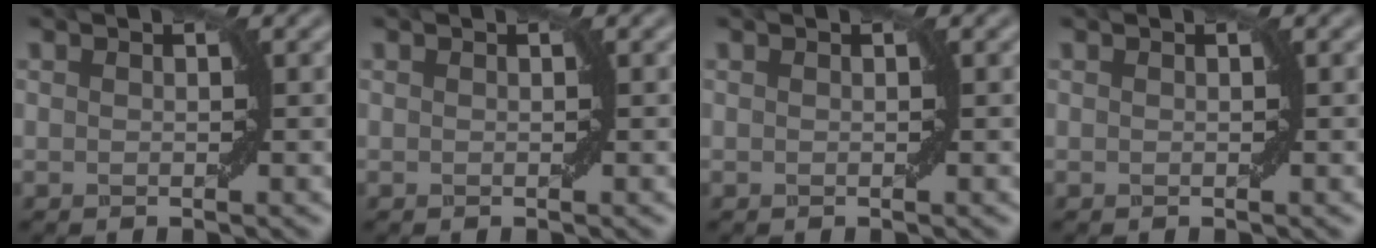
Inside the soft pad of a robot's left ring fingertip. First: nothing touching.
{"total": 0.0}
{"total": 0.0}
{"total": 0.0}